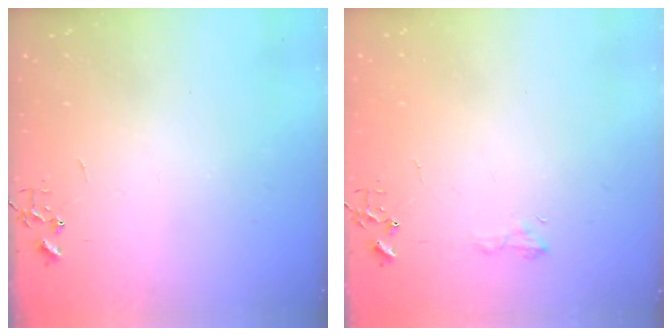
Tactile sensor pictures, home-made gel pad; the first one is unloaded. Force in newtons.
{"total": 5.6, "press": 5.6, "slide": 0.6}